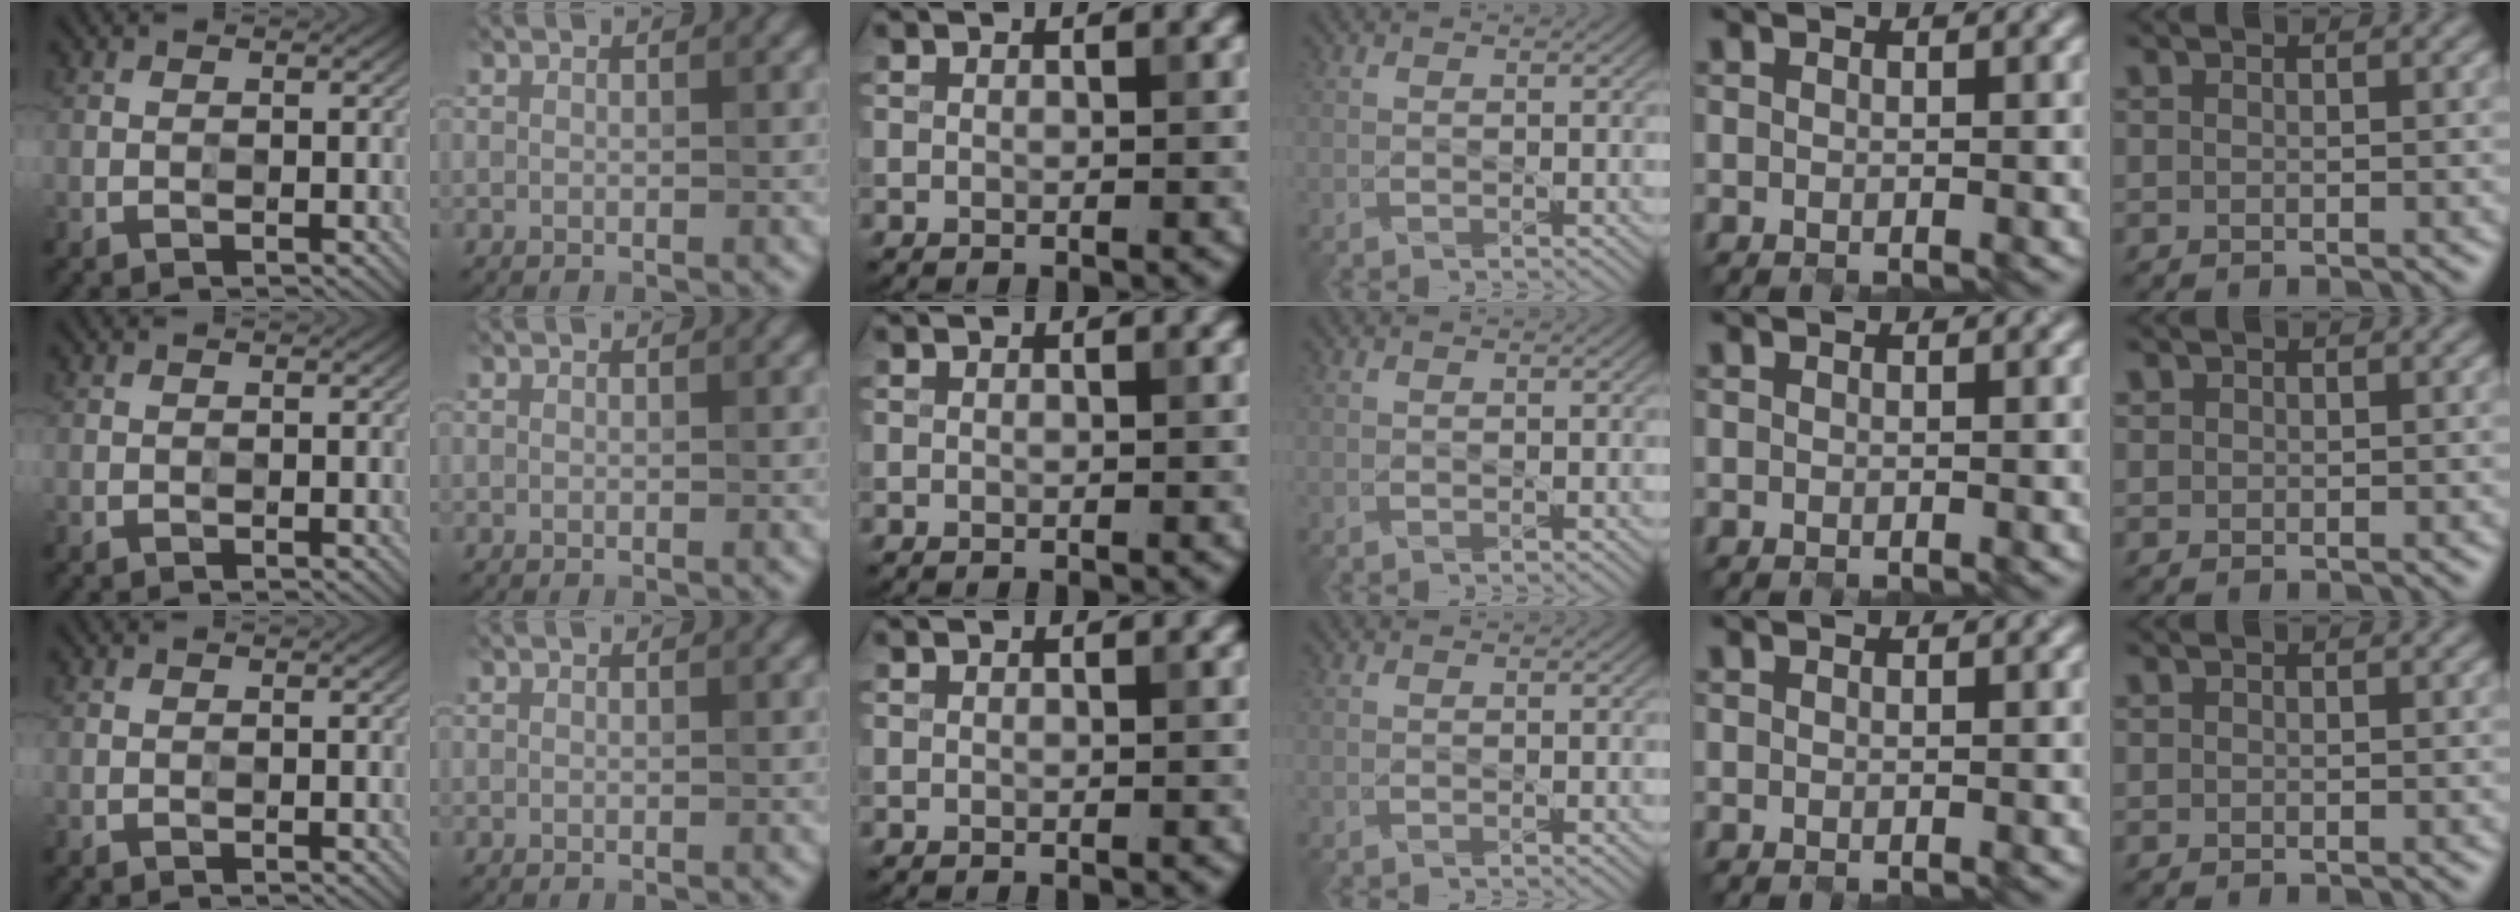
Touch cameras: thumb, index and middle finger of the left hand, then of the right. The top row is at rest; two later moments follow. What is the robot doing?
{"motion": "close", "object": "laptop"}